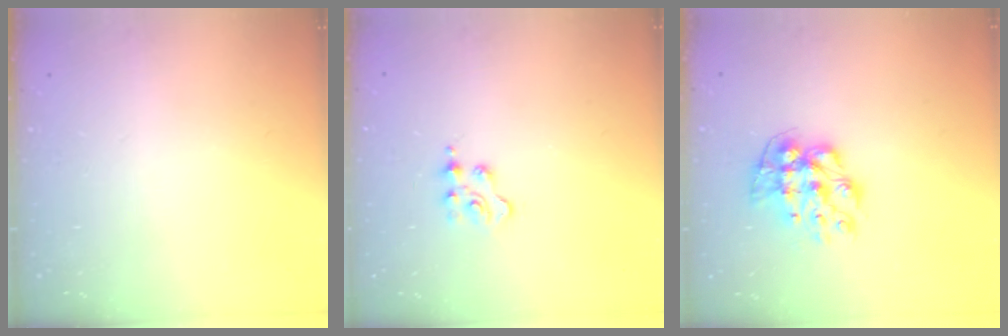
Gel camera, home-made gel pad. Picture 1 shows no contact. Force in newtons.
{"total": 2.4, "press": 2.3, "slide": 0.5}
{"total": 10.5, "press": 10.4, "slide": 0.9}